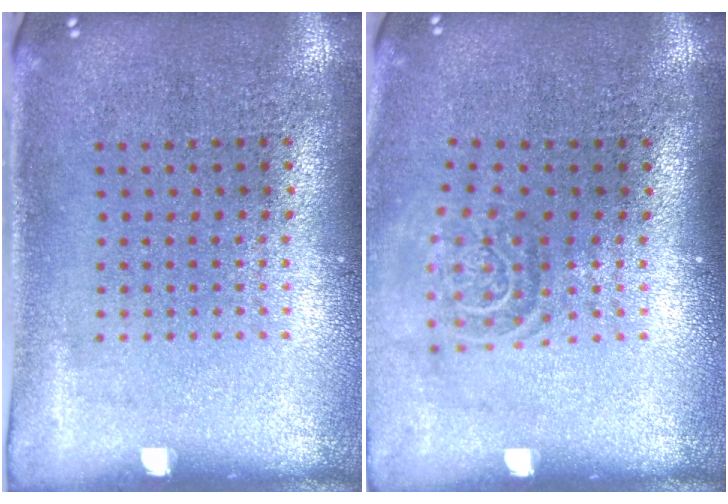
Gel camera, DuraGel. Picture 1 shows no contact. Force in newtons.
{"total": 1.6, "press": 1.1, "slide": 1.1}